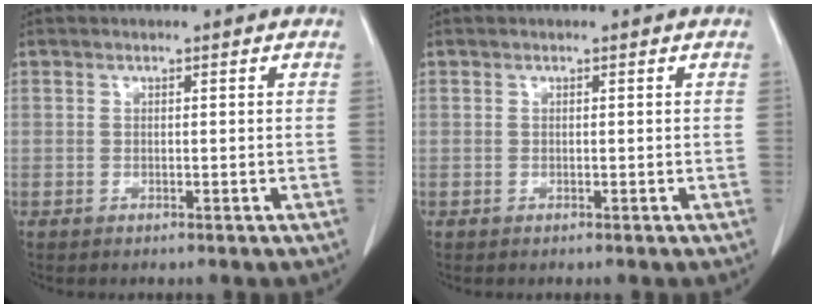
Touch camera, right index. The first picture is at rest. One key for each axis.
{"total": 0.0}